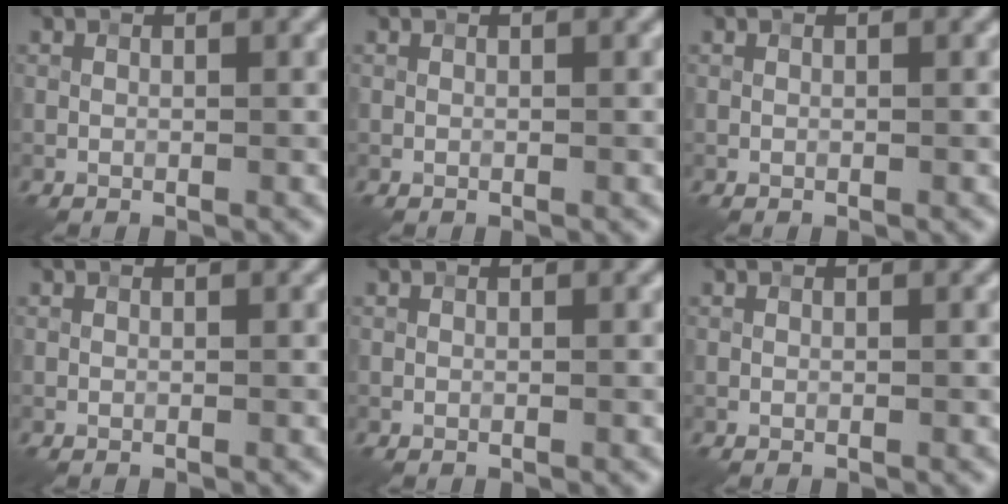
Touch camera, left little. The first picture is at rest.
{"total": 0.0}
{"total": 0.0}
{"total": 0.0}
{"total": 0.0}
{"total": 0.0}